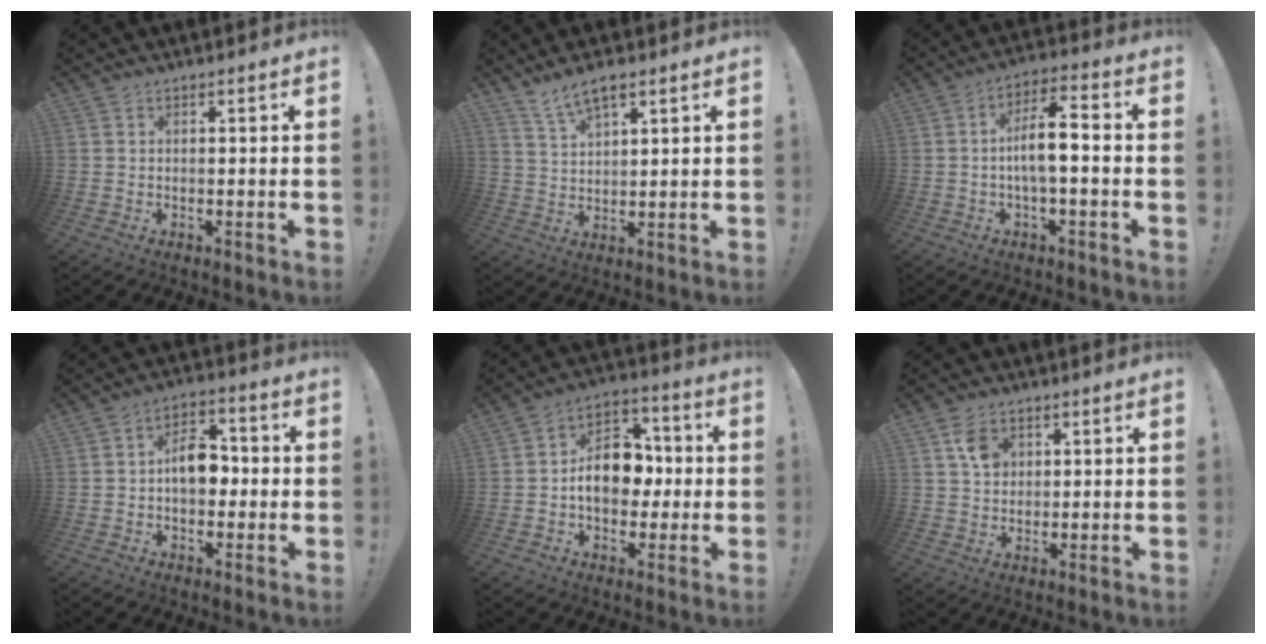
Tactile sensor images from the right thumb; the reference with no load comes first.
{"total": 6.3, "force": [4.6, 2.0, 3.8], "torque": [-0.073, -0.018, 0.086]}
{"total": 9.6, "force": [-0.7, 2.9, 9.1], "torque": [-0.153, 0.010, -0.016]}
{"total": 10.6, "force": [-0.7, 7.2, 7.8], "torque": [-0.105, 0.015, -0.013]}
{"total": 13.9, "force": [-1.2, 10.4, 9.2], "torque": [-0.144, 0.024, -0.018]}
{"total": 6.1, "force": [2.4, 4.7, 3.0], "torque": [-0.043, 0.001, 0.045]}